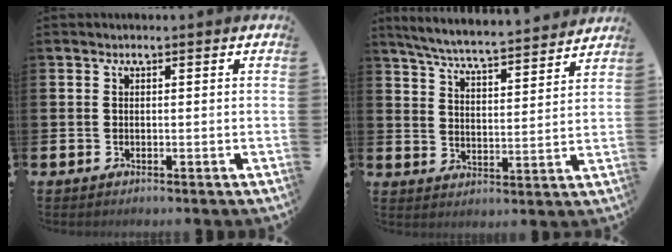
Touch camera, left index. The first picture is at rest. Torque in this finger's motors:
{"motor_torque": [-0.15, -0.99, 0.43, 0.17]}